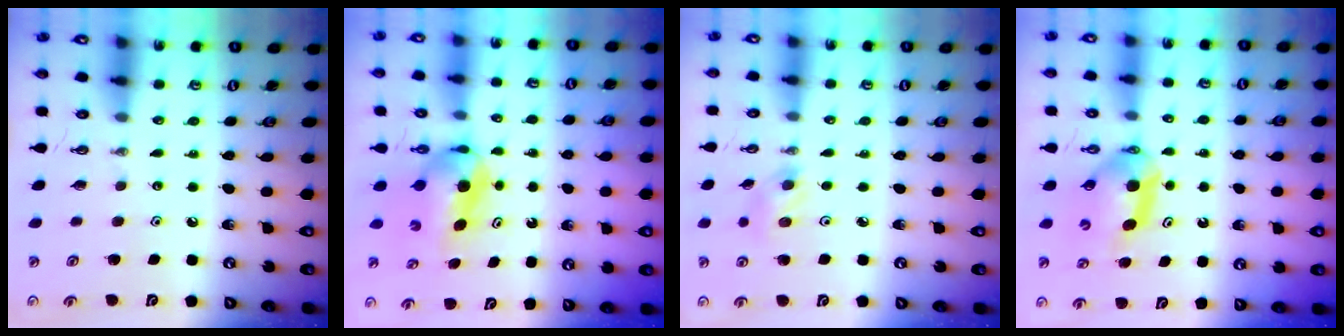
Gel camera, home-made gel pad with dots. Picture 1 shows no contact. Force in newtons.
{"total": 5.7, "press": 5.0, "slide": 2.7}
{"total": 4.9, "press": 4.8, "slide": 0.7}
{"total": 6.2, "press": 6.1, "slide": 1.0}